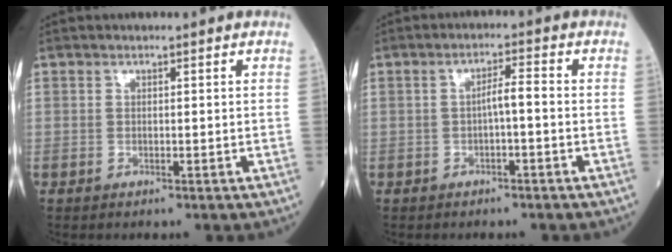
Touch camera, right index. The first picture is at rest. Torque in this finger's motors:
{"motor_torque": [0.48, -0.14, 0.14, 0.07]}